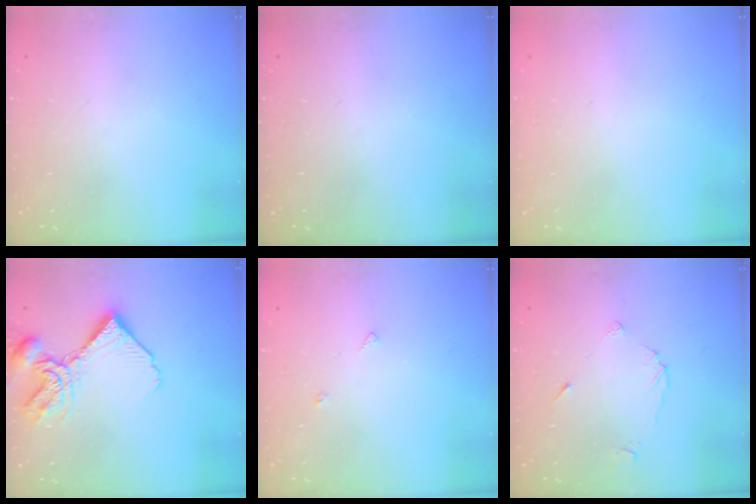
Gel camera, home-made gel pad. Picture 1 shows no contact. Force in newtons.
{"total": 0.0}
{"total": 1.8, "press": 1.8, "slide": 0.1}
{"total": 11.1, "press": 11.0, "slide": 1.2}
{"total": 4.4, "press": 4.4, "slide": 0.4}
{"total": 5.1, "press": 5.1, "slide": 0.5}